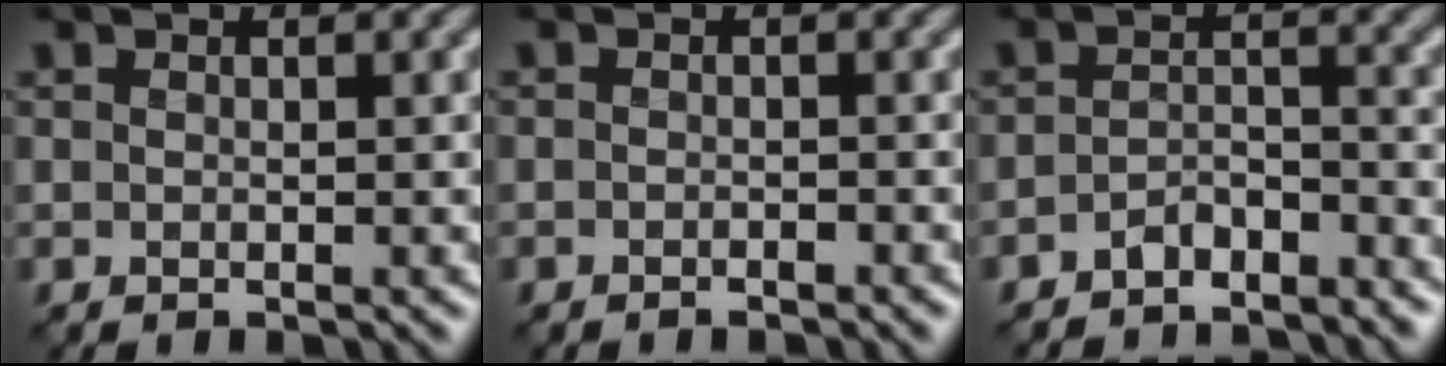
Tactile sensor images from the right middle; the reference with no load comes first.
{"total": 0.6, "force": [-0.6, 0.0, -0.1], "torque": [0.002, 0.002, -0.011]}
{"total": 2.8, "force": [-2.7, 0.6, 0.7], "torque": [-0.018, 0.006, -0.057]}